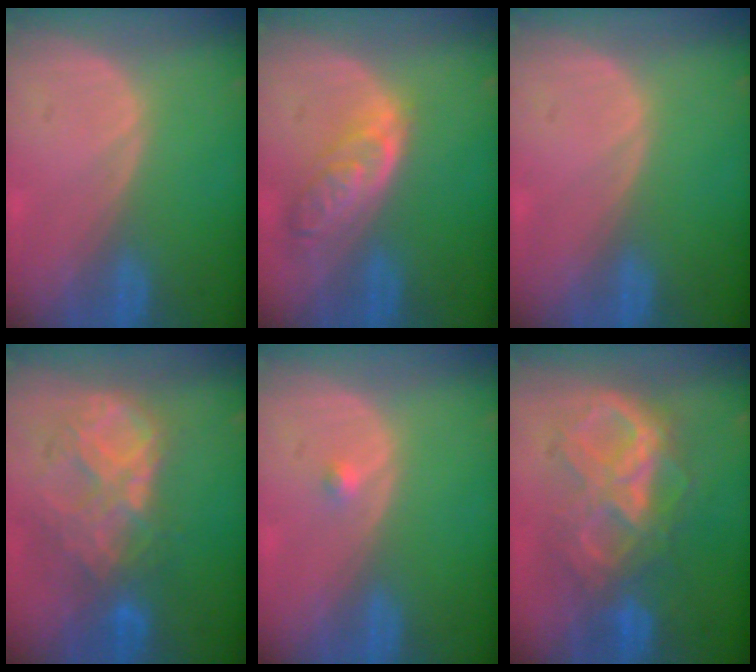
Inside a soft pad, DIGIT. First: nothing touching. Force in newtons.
{"total": 6.3, "press": 5.7, "slide": 2.8}
{"total": 0.0}
{"total": 9.2, "press": 7.8, "slide": 4.9}
{"total": 0.9, "press": 0.7, "slide": 0.6}
{"total": 9.3, "press": 9.2, "slide": 0.9}